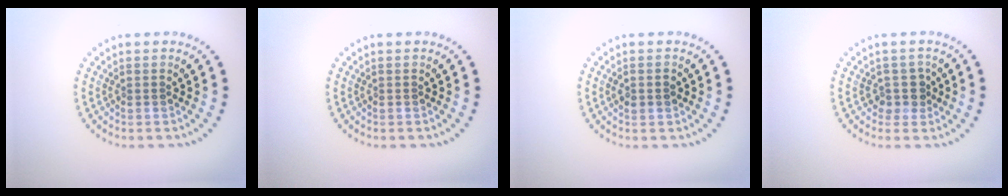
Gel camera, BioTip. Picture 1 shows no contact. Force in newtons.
{"total": 0.0}
{"total": 0.9, "press": 0.9, "slide": 0.1}
{"total": 1.7, "press": 1.5, "slide": 1.0}